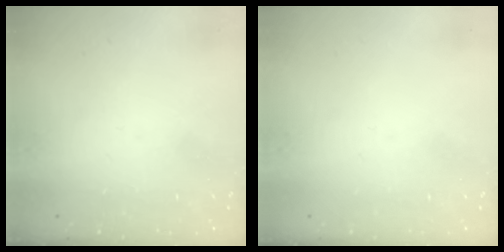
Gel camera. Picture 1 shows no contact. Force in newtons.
{"total": 0.0}